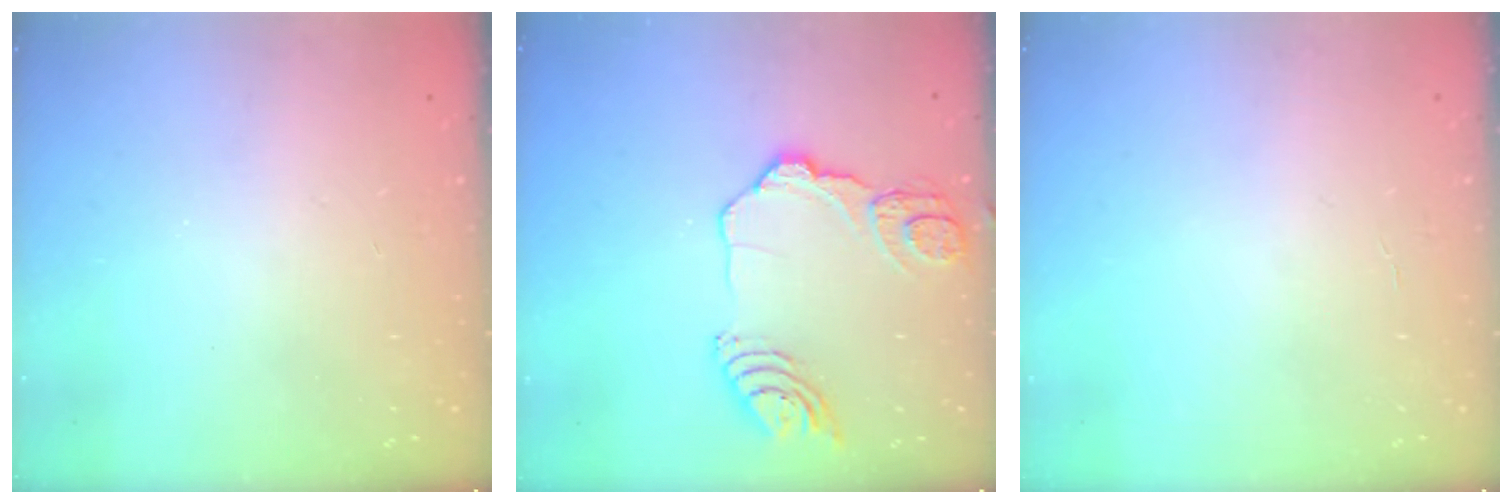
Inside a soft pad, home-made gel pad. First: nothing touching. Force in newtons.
{"total": 14.5, "press": 14.4, "slide": 1.5}
{"total": 1.1, "press": 1.1, "slide": 0.2}